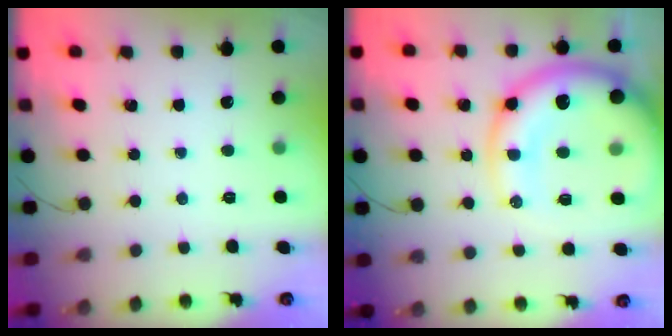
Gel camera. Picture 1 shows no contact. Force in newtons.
{"total": 20.2, "press": 19.8, "slide": 3.9}